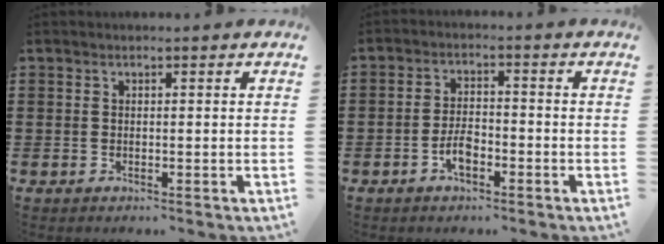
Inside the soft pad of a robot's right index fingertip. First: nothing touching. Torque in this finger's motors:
{"motor_torque": [2.05, 0.09, 0.47, 0.10]}